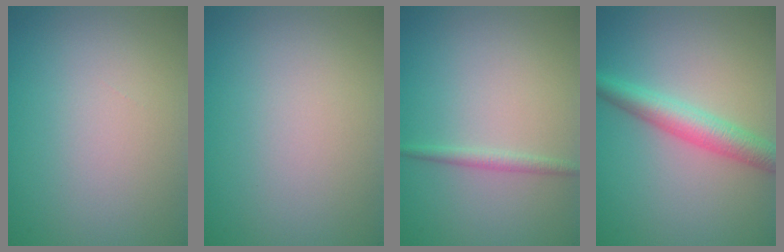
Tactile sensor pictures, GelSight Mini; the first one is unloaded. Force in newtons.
{"total": 0.0}
{"total": 1.2, "press": 1.2, "slide": 0.1}
{"total": 3.9, "press": 3.9, "slide": 0.1}